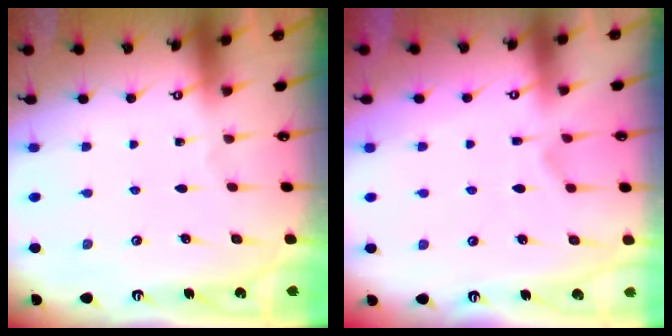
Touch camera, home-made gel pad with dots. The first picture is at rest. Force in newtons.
{"total": 1.7, "press": 1.0, "slide": 1.4}